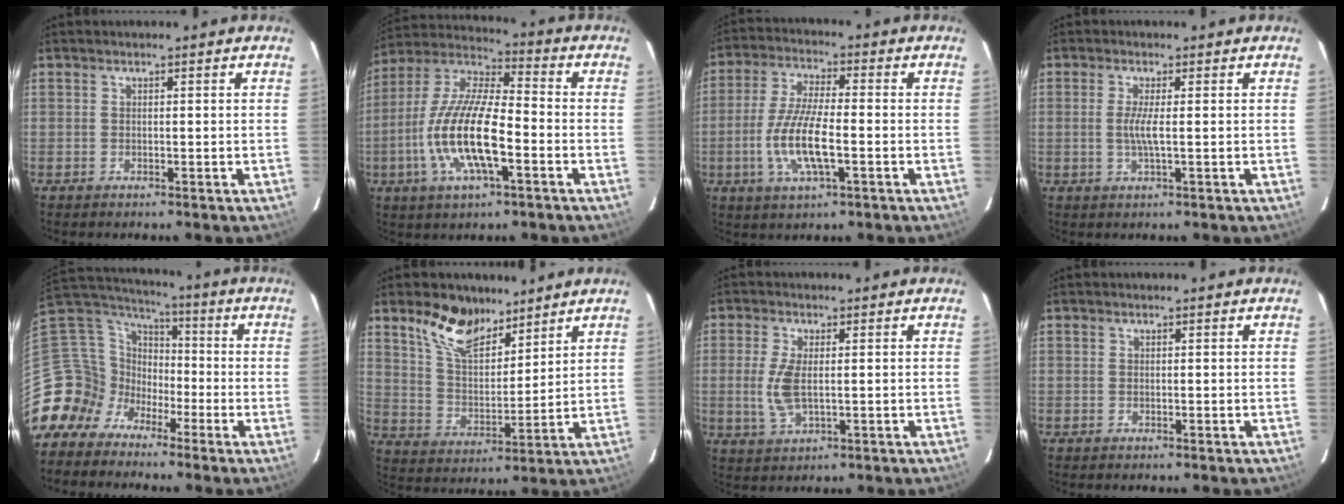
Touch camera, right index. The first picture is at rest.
{"total": 16.9, "force": [-5.1, 5.1, 15.3], "torque": [-0.312, -0.008, -0.105]}
{"total": 11.1, "force": [-2.9, 3.0, 10.3], "torque": [-0.212, -0.006, -0.058]}
{"total": 3.0, "force": [-0.1, -0.1, 2.9], "torque": [-0.060, -0.006, -0.004]}
{"total": 12.6, "force": [-7.2, 10.1, 2.7], "torque": [-0.085, 0.037, -0.156]}
{"total": 11.7, "force": [8.6, 5.2, 6.0], "torque": [-0.111, 0.003, 0.161]}
{"total": 6.0, "force": [-0.1, 2.5, 5.5], "torque": [-0.122, -0.006, 0.000]}
{"total": 0.0}